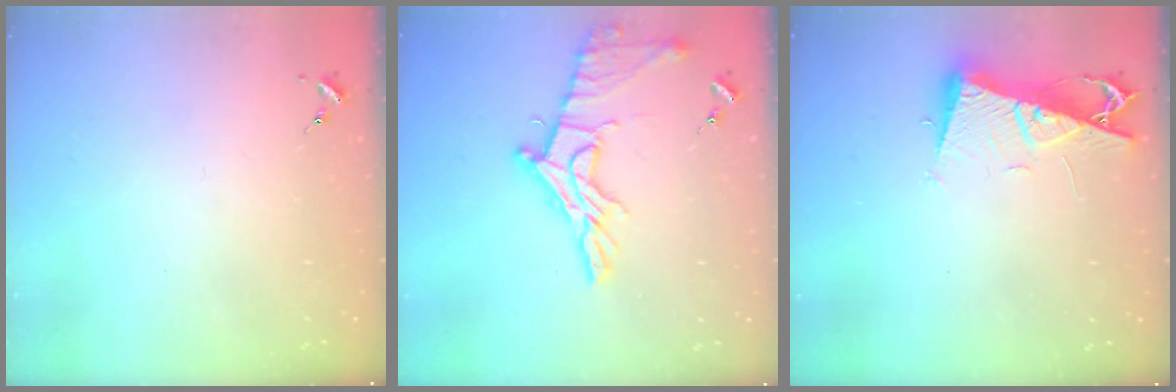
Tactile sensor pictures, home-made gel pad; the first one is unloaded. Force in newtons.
{"total": 14.4, "press": 14.4, "slide": 1.1}
{"total": 9.9, "press": 9.8, "slide": 1.1}